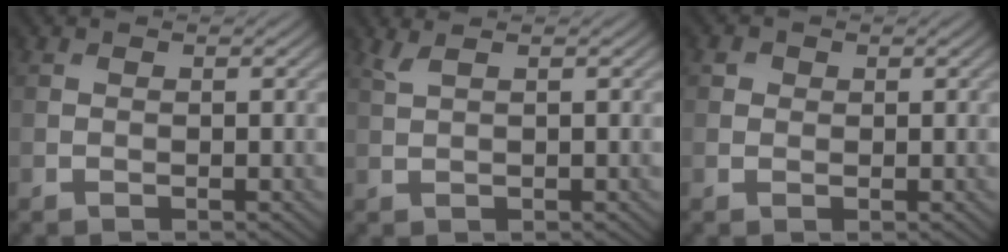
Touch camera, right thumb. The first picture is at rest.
{"total": 1.7, "force": [1.1, 0.3, 1.3], "torque": [-0.032, 0.007, 0.024]}
{"total": 1.1, "force": [0.4, 1.0, 0.4], "torque": [-0.004, -0.001, 0.004]}